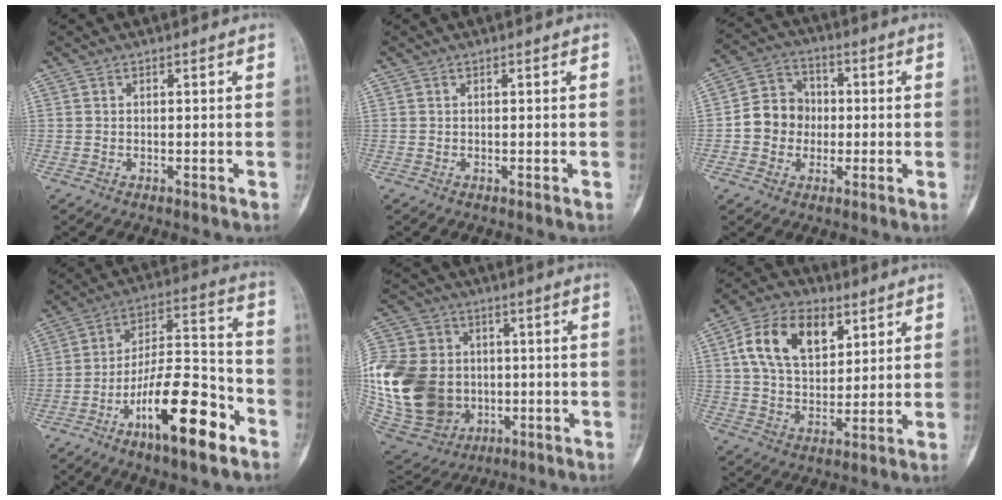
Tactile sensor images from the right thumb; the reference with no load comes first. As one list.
[{"total": 0.0}, {"total": 8.9, "force": [-0.9, 8.0, 3.8], "torque": [-0.032, 0.025, -0.026]}, {"total": 19.3, "force": [-10.2, 6.0, 15.1], "torque": [-0.246, 0.076, -0.171]}, {"total": 27.8, "force": [-2.6, 22.1, 16.7], "torque": [-0.375, 0.016, -0.027]}, {"total": 14.7, "force": [5.6, 9.2, 10.0], "torque": [-0.156, -0.005, 0.103]}]